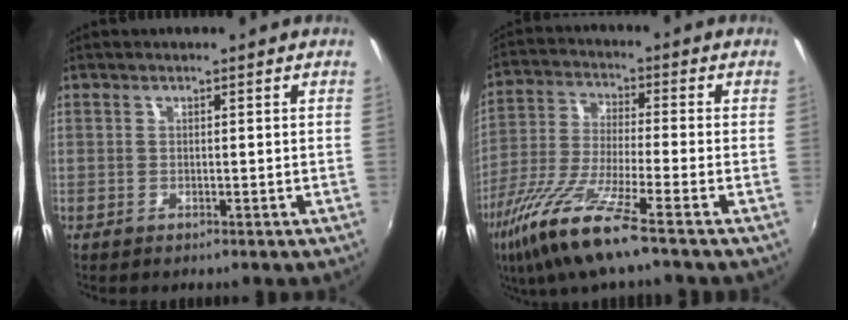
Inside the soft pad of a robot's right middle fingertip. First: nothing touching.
{"total": 13.3, "force": [-8.4, 0.6, 10.2], "torque": [-0.218, -0.034, -0.164]}